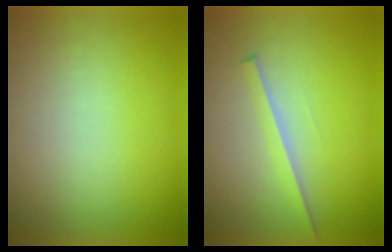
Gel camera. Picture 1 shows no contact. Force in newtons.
{"total": 1.8}